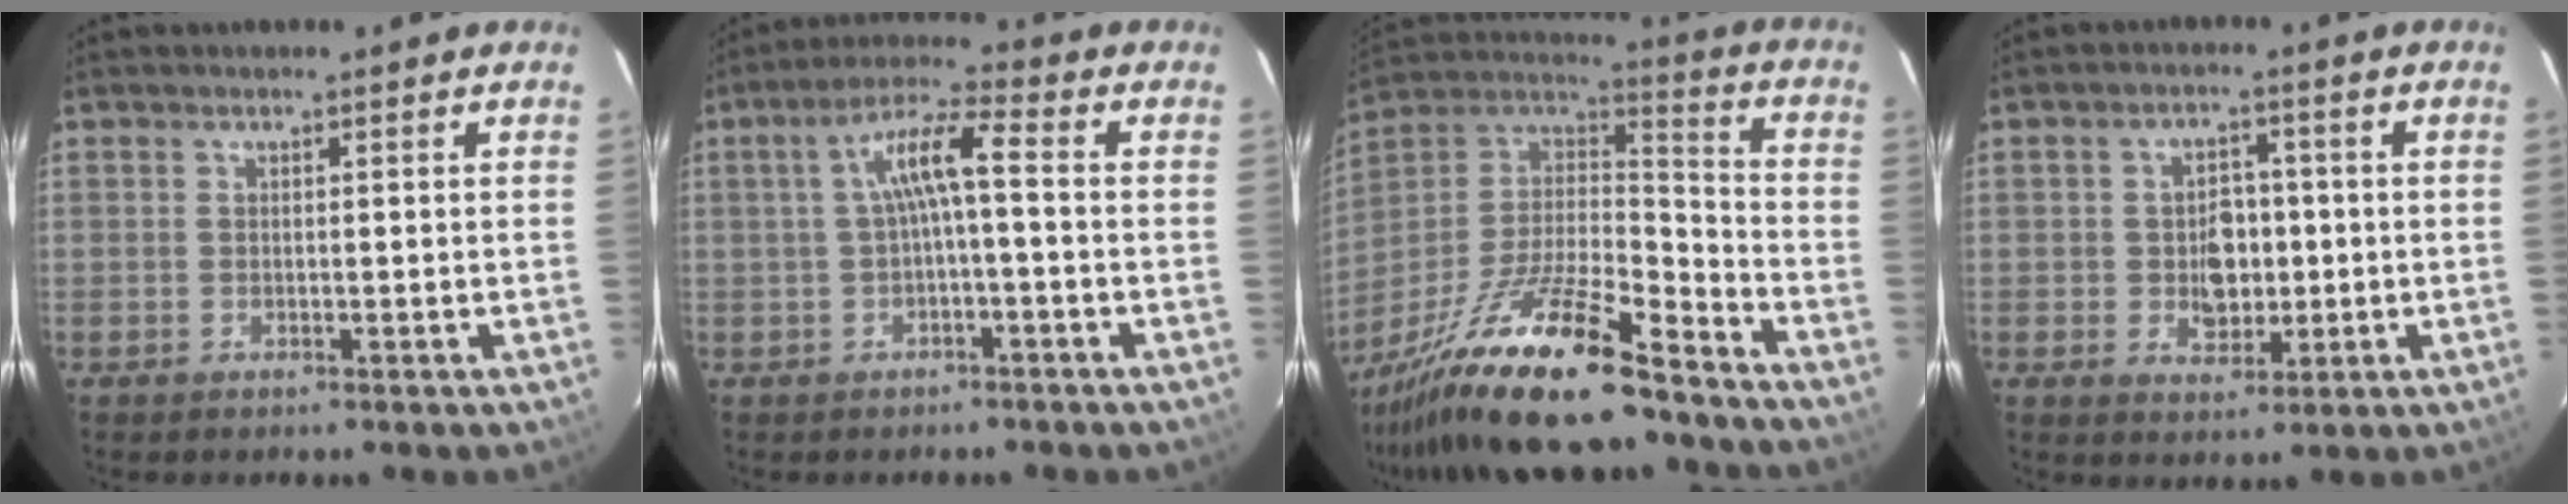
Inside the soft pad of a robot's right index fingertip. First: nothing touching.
{"total": 6.5, "force": [-0.6, 0.7, 6.4], "torque": [-0.134, 0.019, -0.006]}
{"total": 23.8, "force": [-17.6, 5.1, 15.1], "torque": [-0.298, -0.019, -0.307]}
{"total": 6.0, "force": [-0.5, 4.7, 3.7], "torque": [-0.066, 0.010, 0.000]}